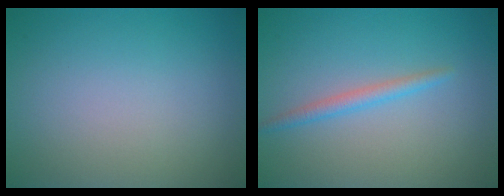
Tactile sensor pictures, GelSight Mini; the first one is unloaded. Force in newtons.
{"total": 1.6, "press": 1.6, "slide": 0.0}